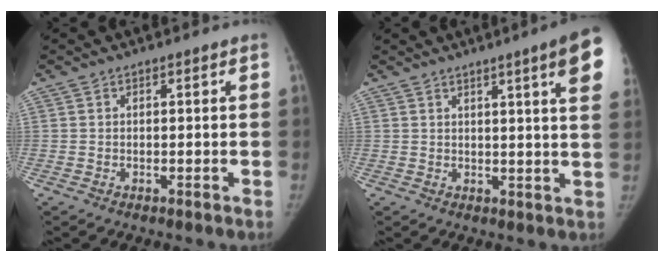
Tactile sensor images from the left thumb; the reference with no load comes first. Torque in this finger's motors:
{"motor_torque": [1.55, 1.44, 1.18, -0.41, 0.07]}